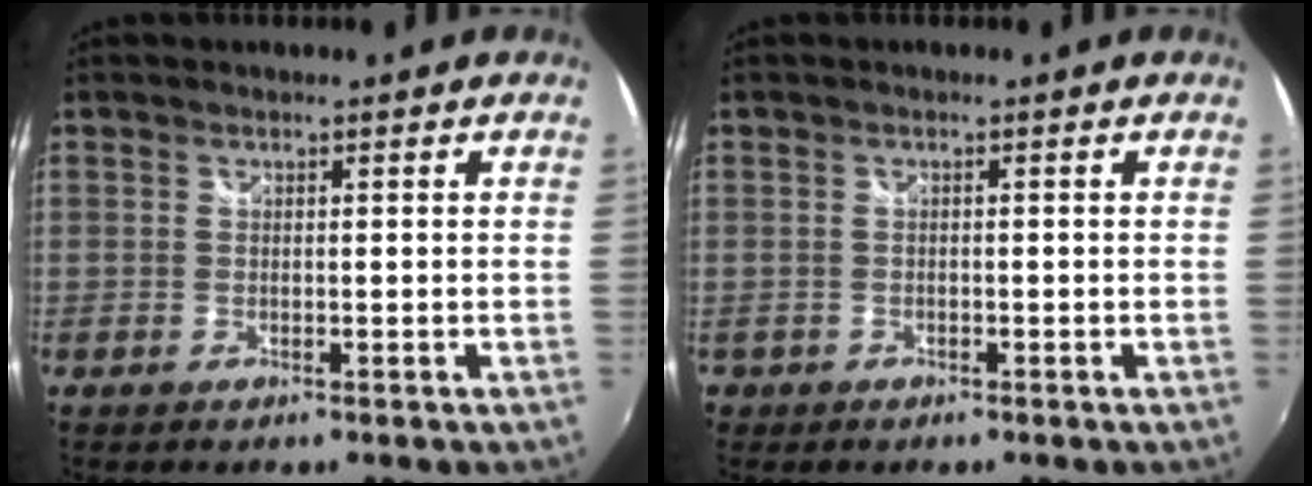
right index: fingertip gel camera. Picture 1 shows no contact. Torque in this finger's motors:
{"motor_torque": [-0.94, -0.33, -1.05, -0.21]}